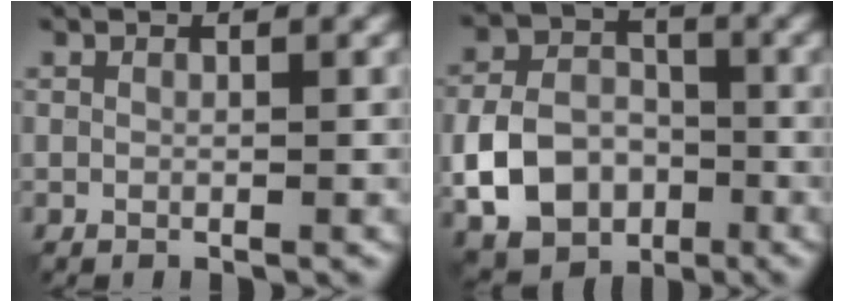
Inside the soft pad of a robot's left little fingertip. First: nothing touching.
{"total": 7.4, "force": [-2.4, 5.6, 4.2], "torque": [-0.076, -0.001, -0.052]}